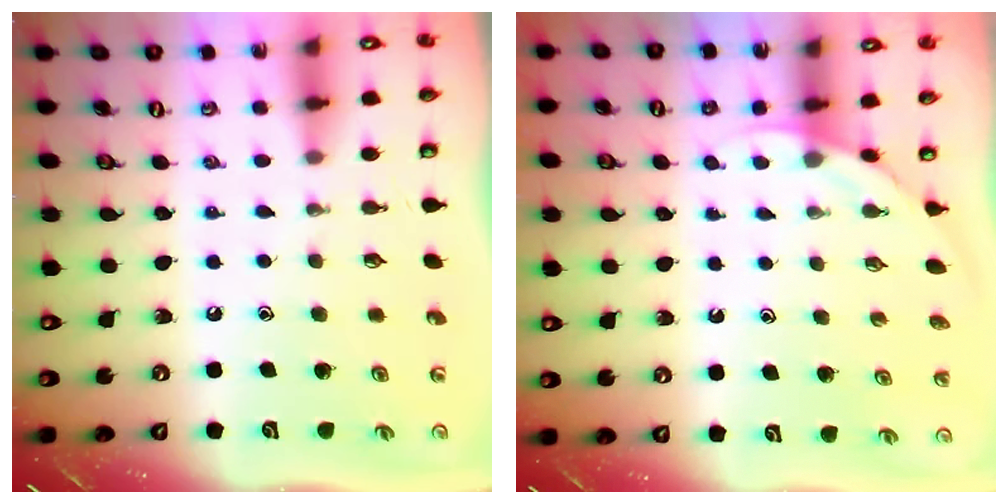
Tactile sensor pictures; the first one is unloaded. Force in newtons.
{"total": 2.6, "press": 2.6, "slide": 0.1}